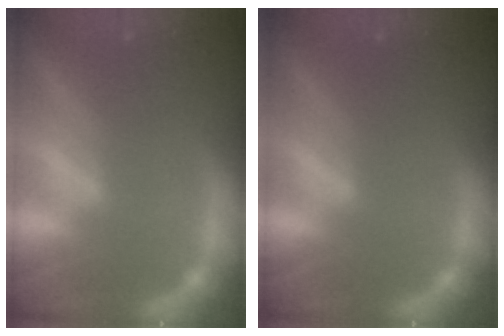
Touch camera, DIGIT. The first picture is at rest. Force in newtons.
{"total": 0.0}